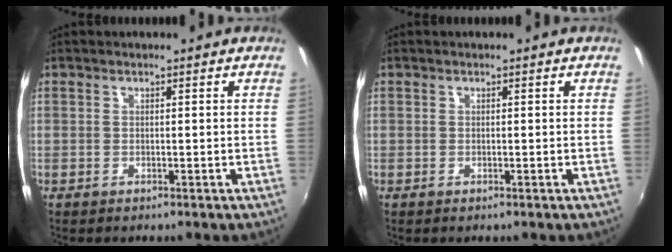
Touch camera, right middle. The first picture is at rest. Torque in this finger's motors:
{"motor_torque": [-0.12, 0.09, 0.00, 0.00]}